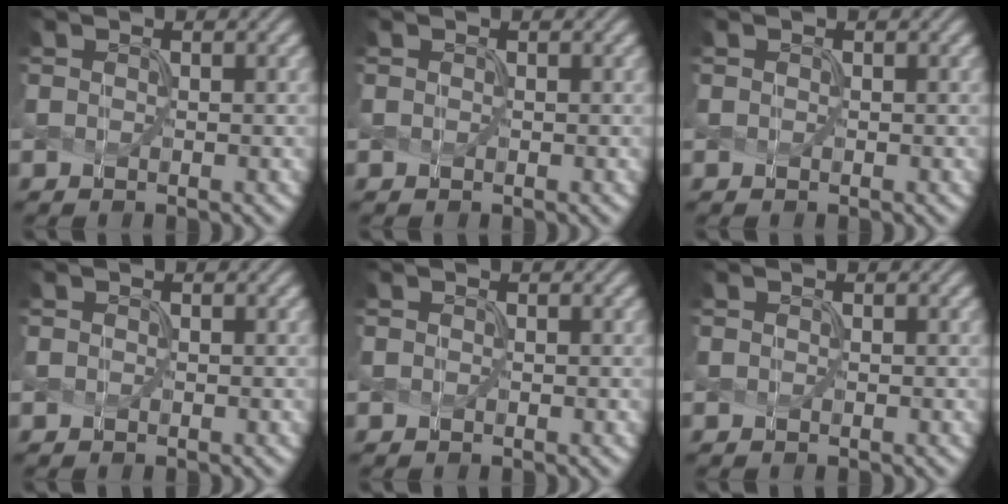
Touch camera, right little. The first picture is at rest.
{"total": 0.0}
{"total": 0.0}
{"total": 0.0}
{"total": 0.0}
{"total": 0.0}